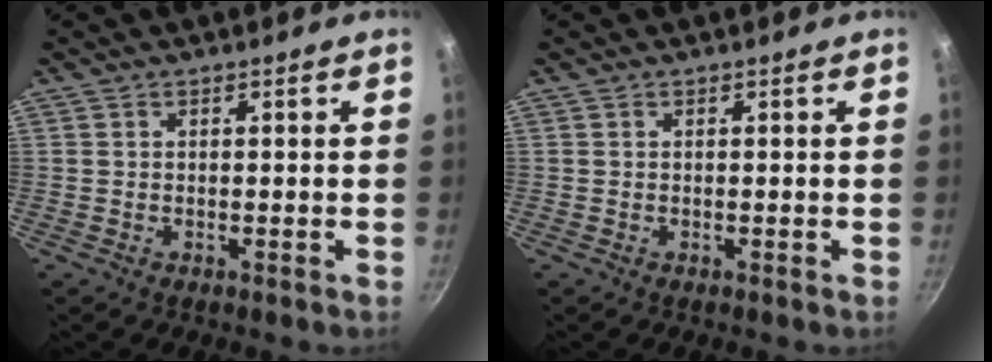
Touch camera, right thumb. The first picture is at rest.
{"total": 0.0}